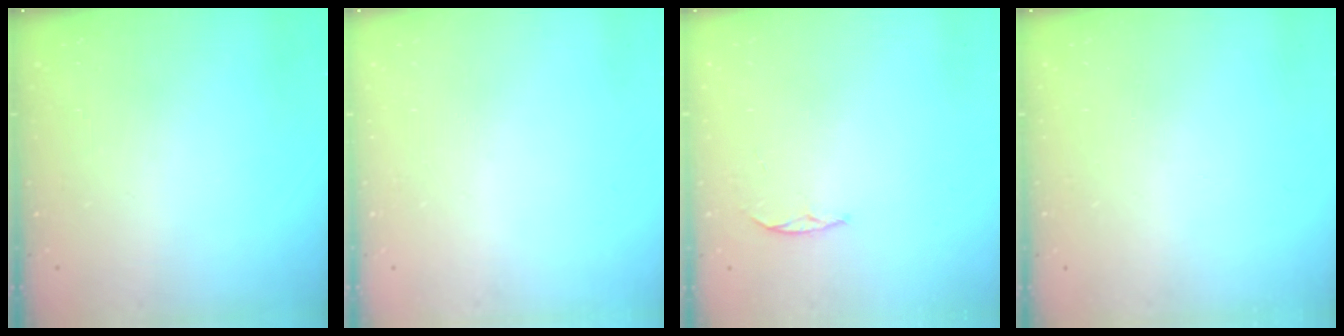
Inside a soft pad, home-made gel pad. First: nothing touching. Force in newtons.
{"total": 0.0}
{"total": 3.3, "press": 3.3, "slide": 0.4}
{"total": 0.0}